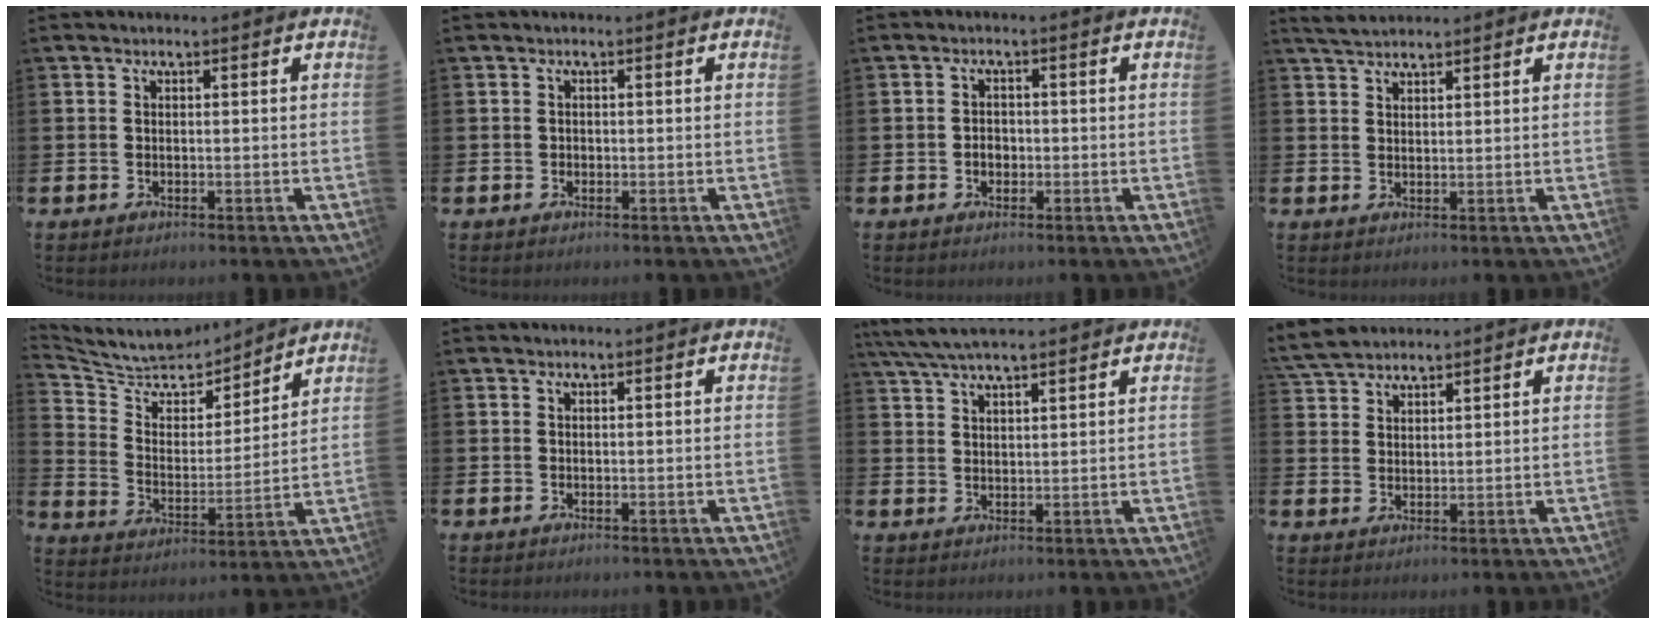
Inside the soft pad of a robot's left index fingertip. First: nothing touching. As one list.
[{"total": 0.5, "force": [-0.1, 0.5, 0.1], "torque": [-0.008, 0.007, -0.003]}, {"total": 1.8, "force": [-0.4, 1.5, 0.9], "torque": [-0.007, 0.002, -0.012]}, {"total": 3.0, "force": [2.8, 0.6, 0.8], "torque": [-0.019, -0.007, 0.053]}, {"total": 8.5, "force": [8.1, 2.3, 1.1], "torque": [-0.064, -0.067, 0.144]}, {"total": 0.0}, {"total": 5.6, "force": [5.0, 1.0, 2.3], "torque": [-0.060, -0.009, 0.092]}, {"total": 4.6, "force": [4.4, 1.1, 0.7], "torque": [-0.022, -0.012, 0.082]}]